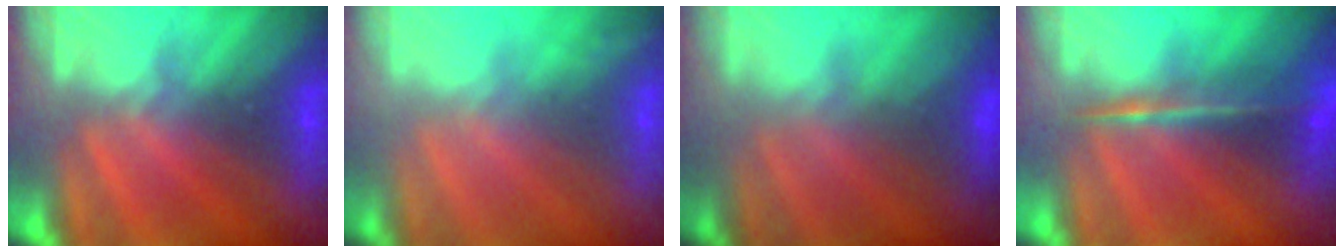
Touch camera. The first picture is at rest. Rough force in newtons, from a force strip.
{"total": 1.4}
{"total": 3.1}
{"total": 5.5}